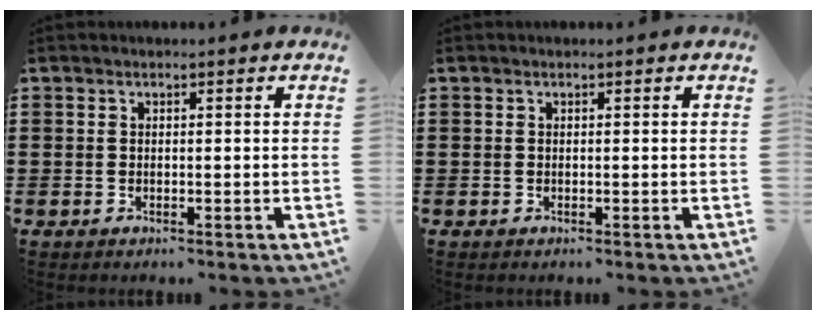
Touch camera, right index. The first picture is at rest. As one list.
[{"total": 0.0}]